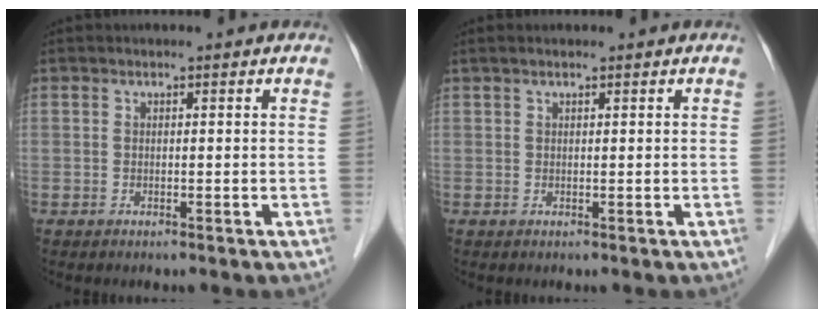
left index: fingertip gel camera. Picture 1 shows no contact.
{"total": 1.1, "force": [0.8, 0.1, 0.7], "torque": [-0.016, 0.013, 0.017]}